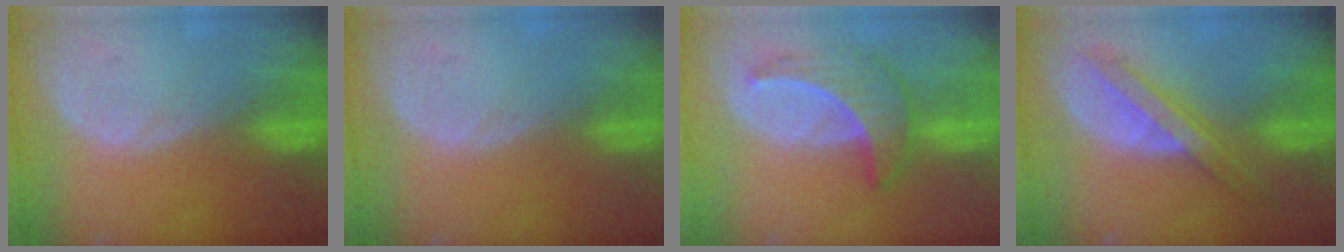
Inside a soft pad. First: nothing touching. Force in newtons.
{"total": 0.0}
{"total": 6.9, "press": 6.4, "slide": 2.6}
{"total": 6.1, "press": 6.0, "slide": 0.9}